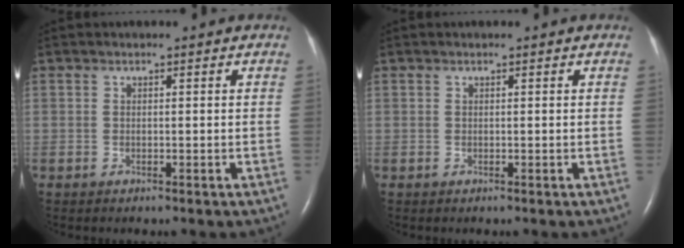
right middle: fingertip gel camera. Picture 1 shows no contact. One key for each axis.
{"total": 0.0}